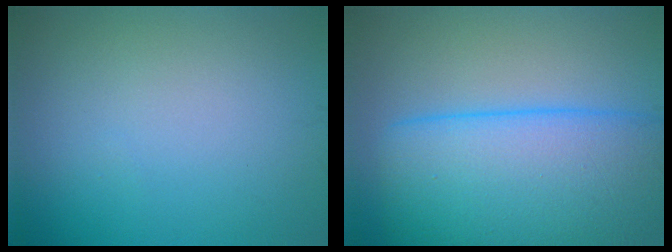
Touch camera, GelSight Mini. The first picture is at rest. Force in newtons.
{"total": 12.0, "press": 12.0, "slide": 0.5}